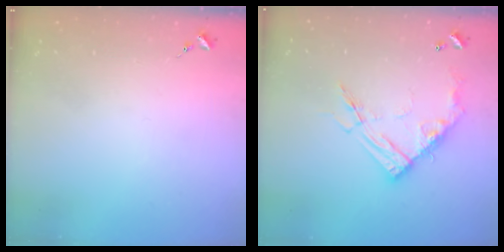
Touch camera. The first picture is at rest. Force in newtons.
{"total": 16.0, "press": 15.9, "slide": 1.5}